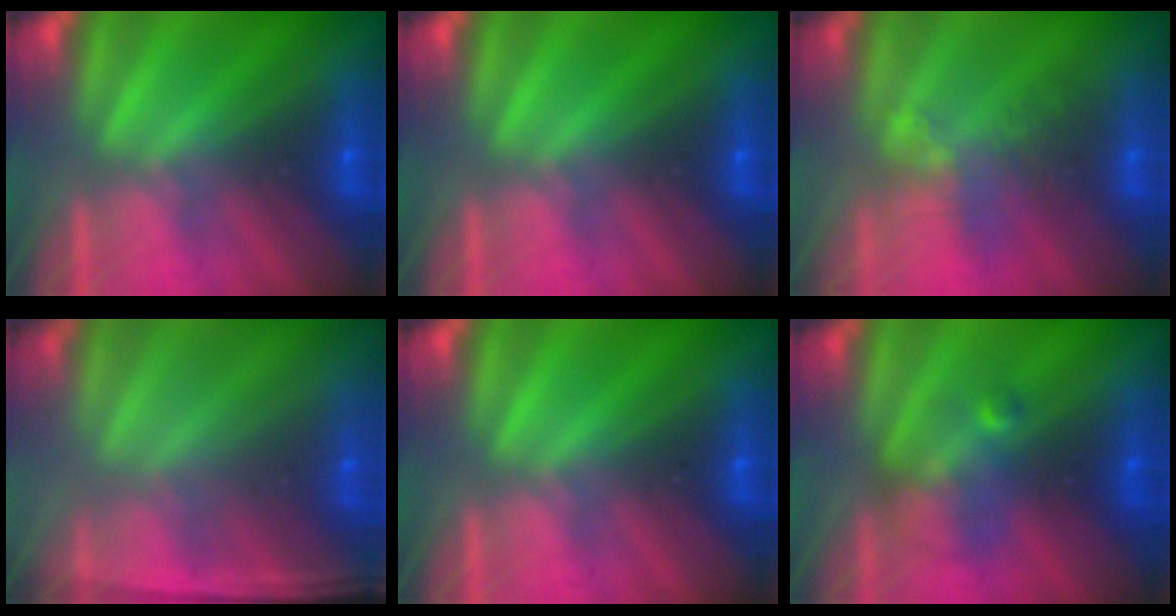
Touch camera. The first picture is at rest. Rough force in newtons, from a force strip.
{"total": 0.0}
{"total": 2.6}
{"total": 1.3}
{"total": 0.0}
{"total": 2.4}